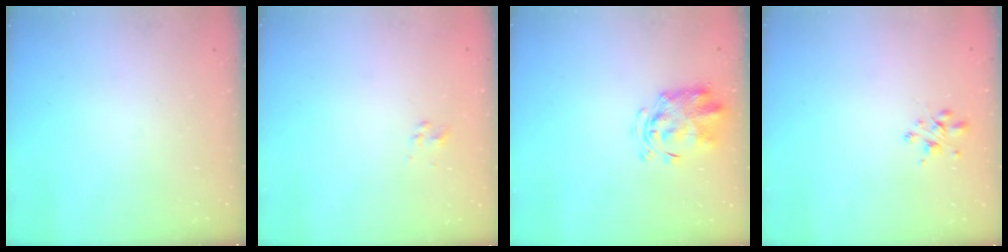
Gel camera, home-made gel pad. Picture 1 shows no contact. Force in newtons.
{"total": 2.3, "press": 2.1, "slide": 0.8}
{"total": 3.6, "press": 3.6, "slide": 0.5}
{"total": 2.6, "press": 2.6, "slide": 0.4}